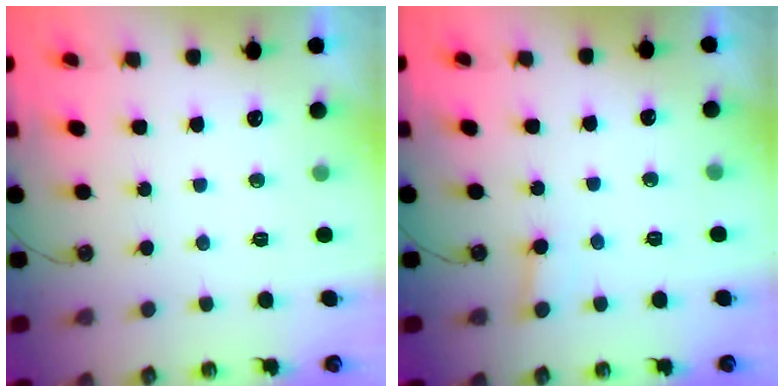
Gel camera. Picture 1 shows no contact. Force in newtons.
{"total": 2.6, "press": 2.6, "slide": 0.1}